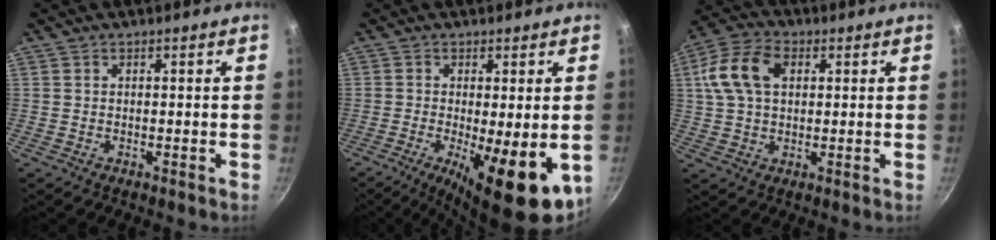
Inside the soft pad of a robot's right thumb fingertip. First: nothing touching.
{"total": 15.0, "force": [-4.8, 4.6, 13.5], "torque": [-0.170, -0.022, -0.056]}
{"total": 11.1, "force": [2.8, 7.1, 8.0], "torque": [-0.156, 0.020, 0.047]}